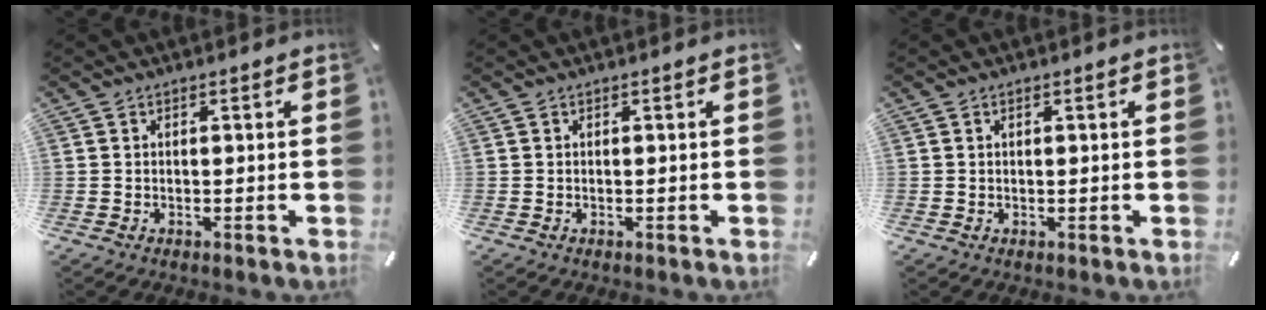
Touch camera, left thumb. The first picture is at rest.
{"total": 0.0}
{"total": 0.6, "force": [0.2, 0.3, 0.5], "torque": [-0.009, 0.003, 0.004]}